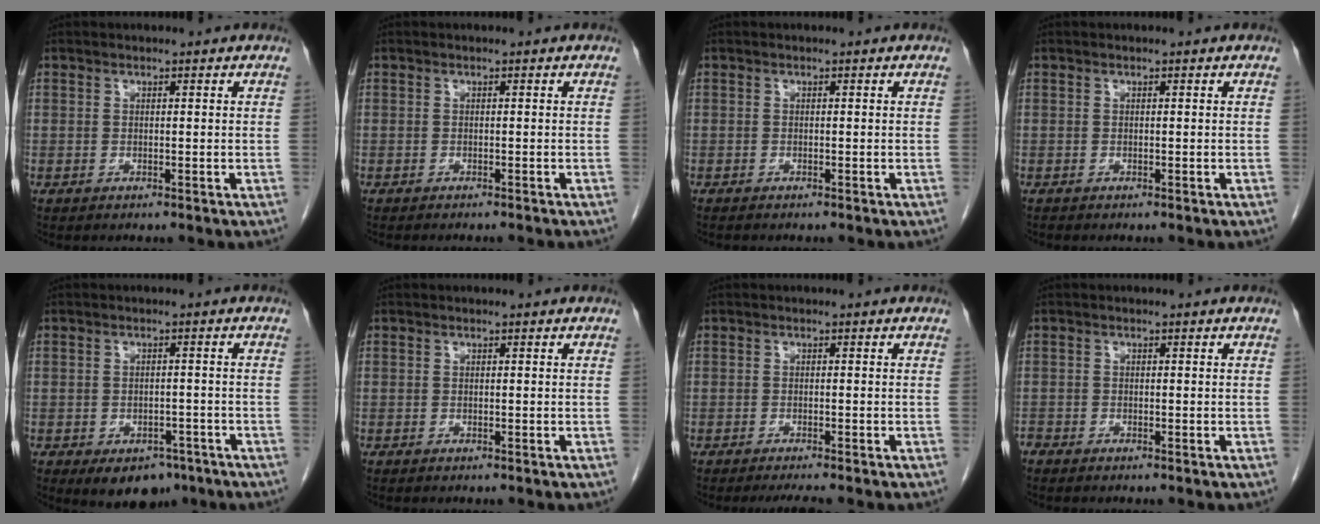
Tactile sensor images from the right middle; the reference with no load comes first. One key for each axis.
{"total": 3.6, "fx": -3.3, "fy": 0.2, "fz": 1.5, "tx": -0.016, "ty": -0.002, "tz": -0.042}
{"total": 0.6, "fx": -0.6, "fy": 0.1, "fz": 0.2, "tx": -0.008, "ty": -0.001, "tz": -0.009}
{"total": 0.0}
{"total": 6.4, "fx": -4.0, "fy": 4.0, "fz": 3.0, "tx": -0.029, "ty": 0.004, "tz": -0.047}
{"total": 0.0}
{"total": 3.0, "fx": -2.6, "fy": -0.1, "fz": 1.5, "tx": -0.019, "ty": -0.006, "tz": -0.039}
{"total": 0.9, "fx": -0.9, "fy": 0.2, "fz": 0.1, "tx": -0.004, "ty": -0.002, "tz": -0.017}